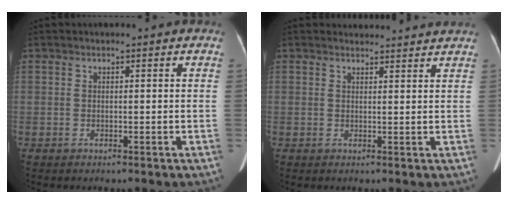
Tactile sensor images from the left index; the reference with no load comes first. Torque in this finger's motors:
{"motor_torque": [-0.12, -0.67, 0.00, -0.01]}